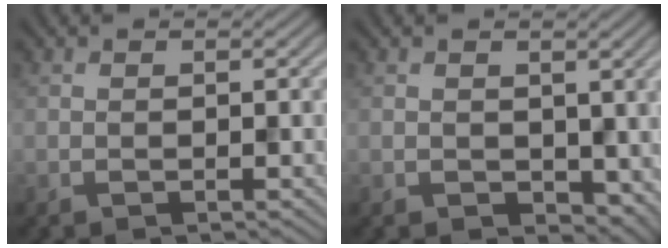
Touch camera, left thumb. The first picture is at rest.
{"total": 2.1, "force": [0.6, 1.9, 0.7], "torque": [-0.017, -0.015, 0.020]}